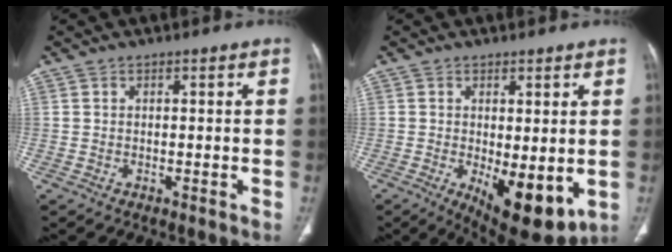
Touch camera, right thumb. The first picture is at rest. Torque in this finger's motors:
{"motor_torque": [1.44, 2.48, -0.02, 0.10, 0.33]}